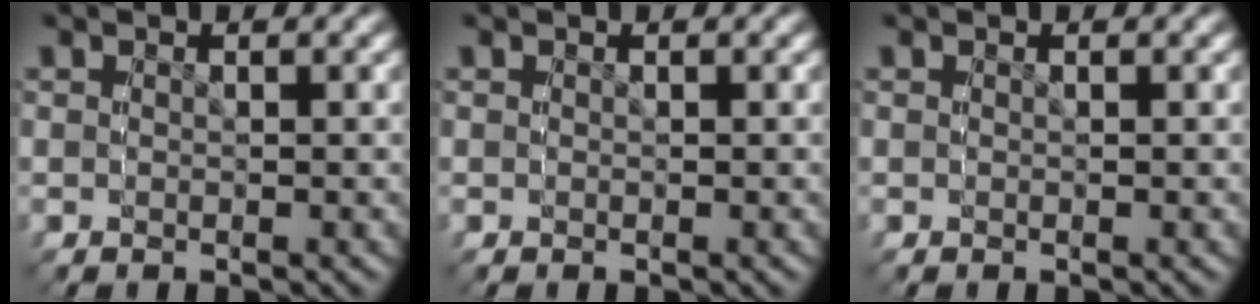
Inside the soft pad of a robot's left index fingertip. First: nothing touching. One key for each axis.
{"total": 0.0}
{"total": 0.0}